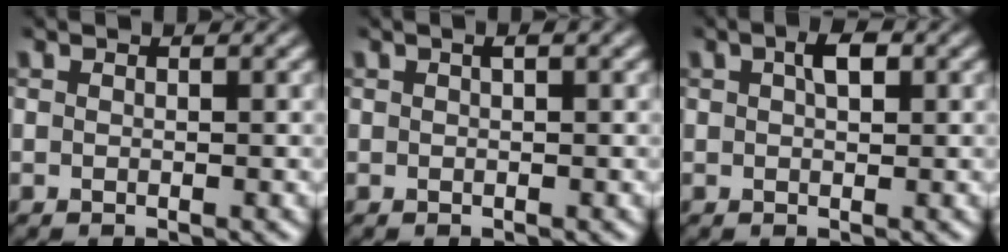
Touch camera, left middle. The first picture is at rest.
{"total": 0.7, "force": [0.3, -0.1, 0.6], "torque": [-0.012, 0.005, 0.006]}
{"total": 2.0, "force": [0.7, 0.8, 1.7], "torque": [-0.029, 0.005, 0.011]}